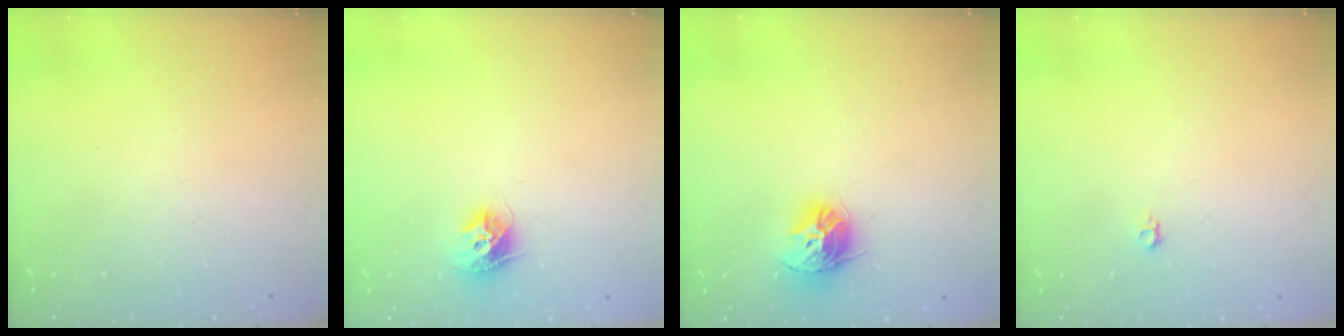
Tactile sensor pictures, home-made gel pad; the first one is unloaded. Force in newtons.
{"total": 9.1, "press": 9.1, "slide": 0.3}
{"total": 11.1, "press": 11.0, "slide": 0.9}
{"total": 3.6, "press": 3.5, "slide": 0.8}